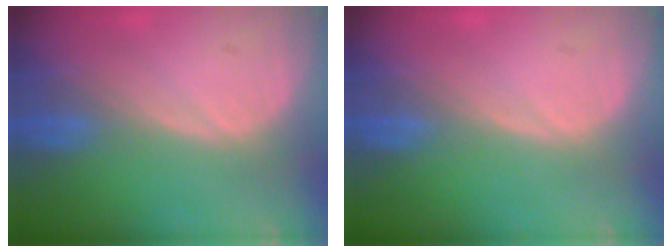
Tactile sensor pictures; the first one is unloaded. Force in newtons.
{"total": 0.0}